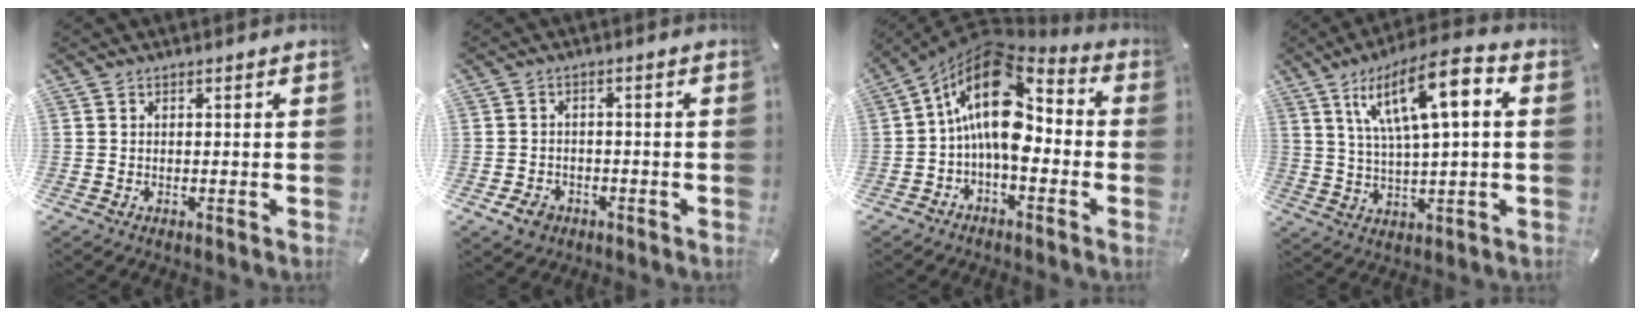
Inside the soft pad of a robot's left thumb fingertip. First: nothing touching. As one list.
[{"total": 3.8, "force": [-2.1, 2.8, 1.3], "torque": [-0.028, 0.008, -0.040]}, {"total": 17.6, "force": [0.7, 10.0, 14.5], "torque": [-0.271, -0.011, 0.007]}, {"total": 15.6, "force": [6.1, 4.7, 13.6], "torque": [-0.248, -0.007, 0.100]}]